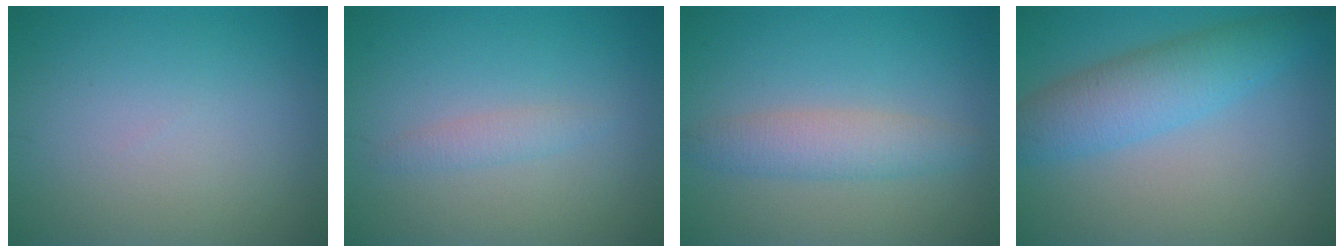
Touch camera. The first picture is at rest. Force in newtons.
{"total": 1.3, "press": 1.3, "slide": 0.0}
{"total": 3.0, "press": 3.0, "slide": 0.0}
{"total": 5.1, "press": 5.1, "slide": 0.2}